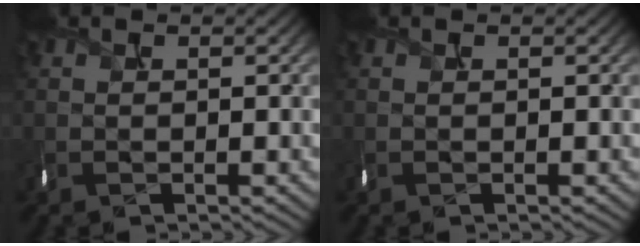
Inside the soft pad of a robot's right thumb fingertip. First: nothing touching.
{"total": 0.0}